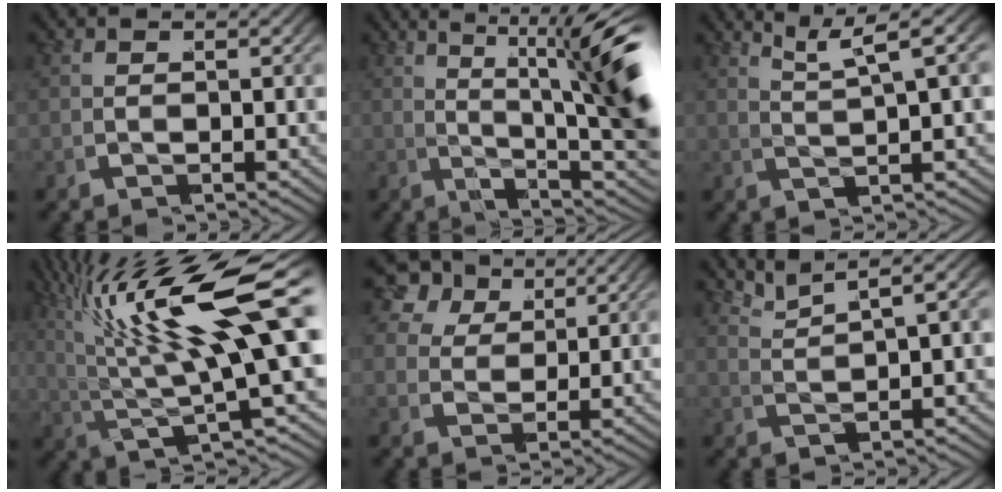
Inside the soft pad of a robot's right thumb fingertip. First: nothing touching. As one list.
[{"total": 9.2, "force": [0.4, 4.2, 8.2], "torque": [-0.103, -0.004, -0.005]}, {"total": 4.7, "force": [2.4, 1.6, 3.7], "torque": [-0.041, 0.012, 0.032]}, {"total": 10.6, "force": [2.1, 4.5, 9.4], "torque": [-0.181, -0.008, 0.035]}, {"total": 4.0, "force": [2.5, 2.7, 1.6], "torque": [-0.044, 0.001, 0.037]}, {"total": 4.1, "force": [3.1, 1.0, 2.6], "torque": [-0.024, 0.018, 0.047]}]